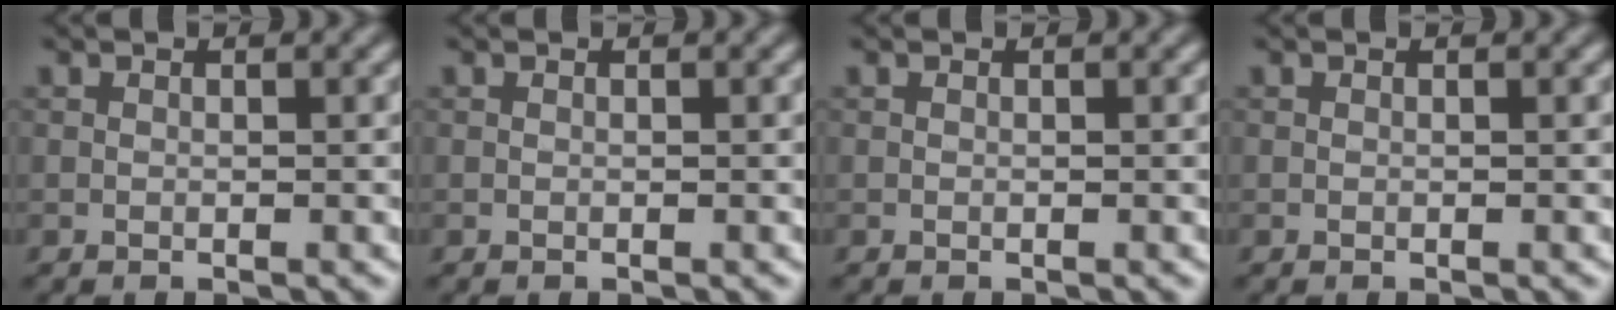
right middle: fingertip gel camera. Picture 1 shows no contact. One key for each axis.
{"total": 0.0}
{"total": 0.0}
{"total": 0.0}